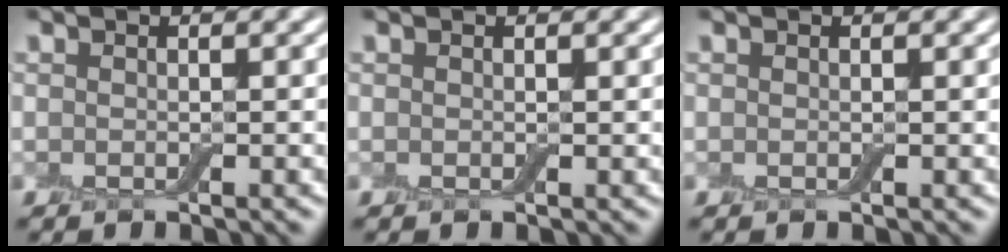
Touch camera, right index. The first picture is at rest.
{"total": 0.0}
{"total": 0.0}